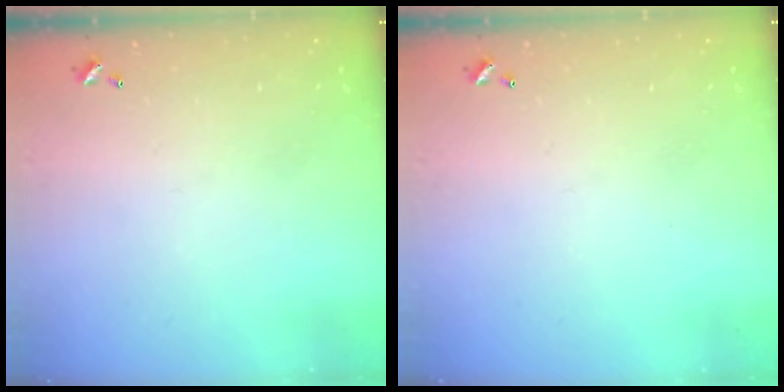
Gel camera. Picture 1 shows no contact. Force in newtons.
{"total": 0.0}